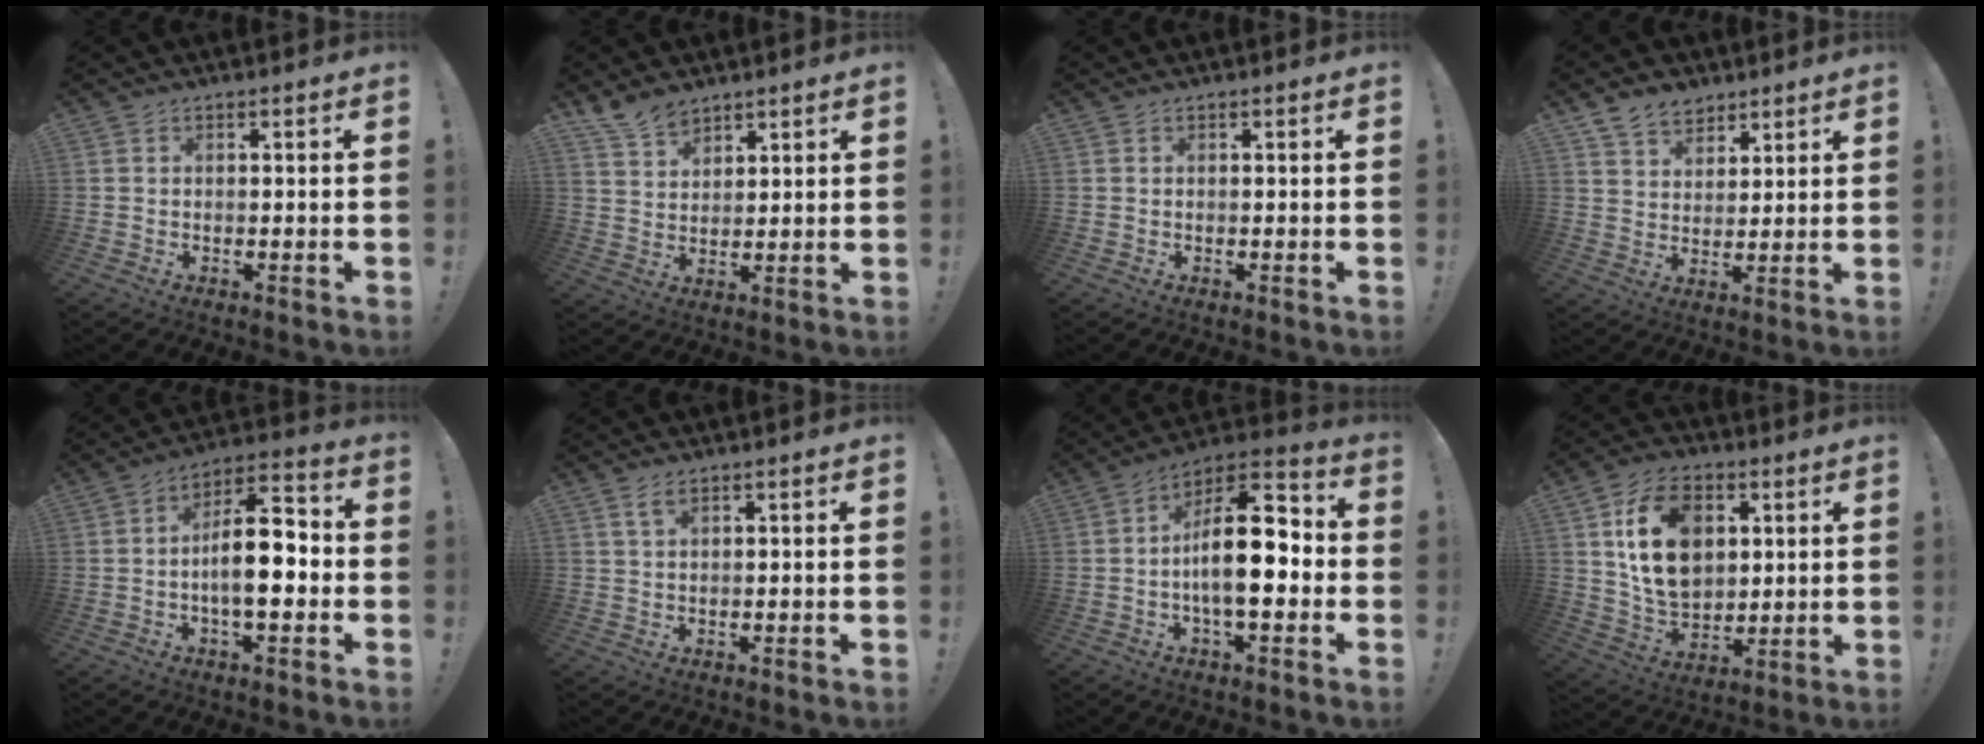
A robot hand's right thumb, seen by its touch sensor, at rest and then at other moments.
{"total": 7.2, "force": [6.1, 3.4, 1.9], "torque": [-0.036, -0.039, 0.118]}
{"total": 0.0}
{"total": 8.8, "force": [6.6, 5.1, 2.8], "torque": [-0.055, -0.034, 0.130]}
{"total": 14.6, "force": [-2.4, 6.1, 13.1], "torque": [-0.204, 0.008, -0.047]}
{"total": 2.5, "force": [1.3, 0.4, 2.1], "torque": [-0.042, 0.000, 0.022]}
{"total": 18.0, "force": [-1.9, 7.8, 16.1], "torque": [-0.259, 0.013, -0.034]}
{"total": 17.5, "force": [5.6, 12.5, 10.9], "torque": [-0.179, -0.017, 0.103]}